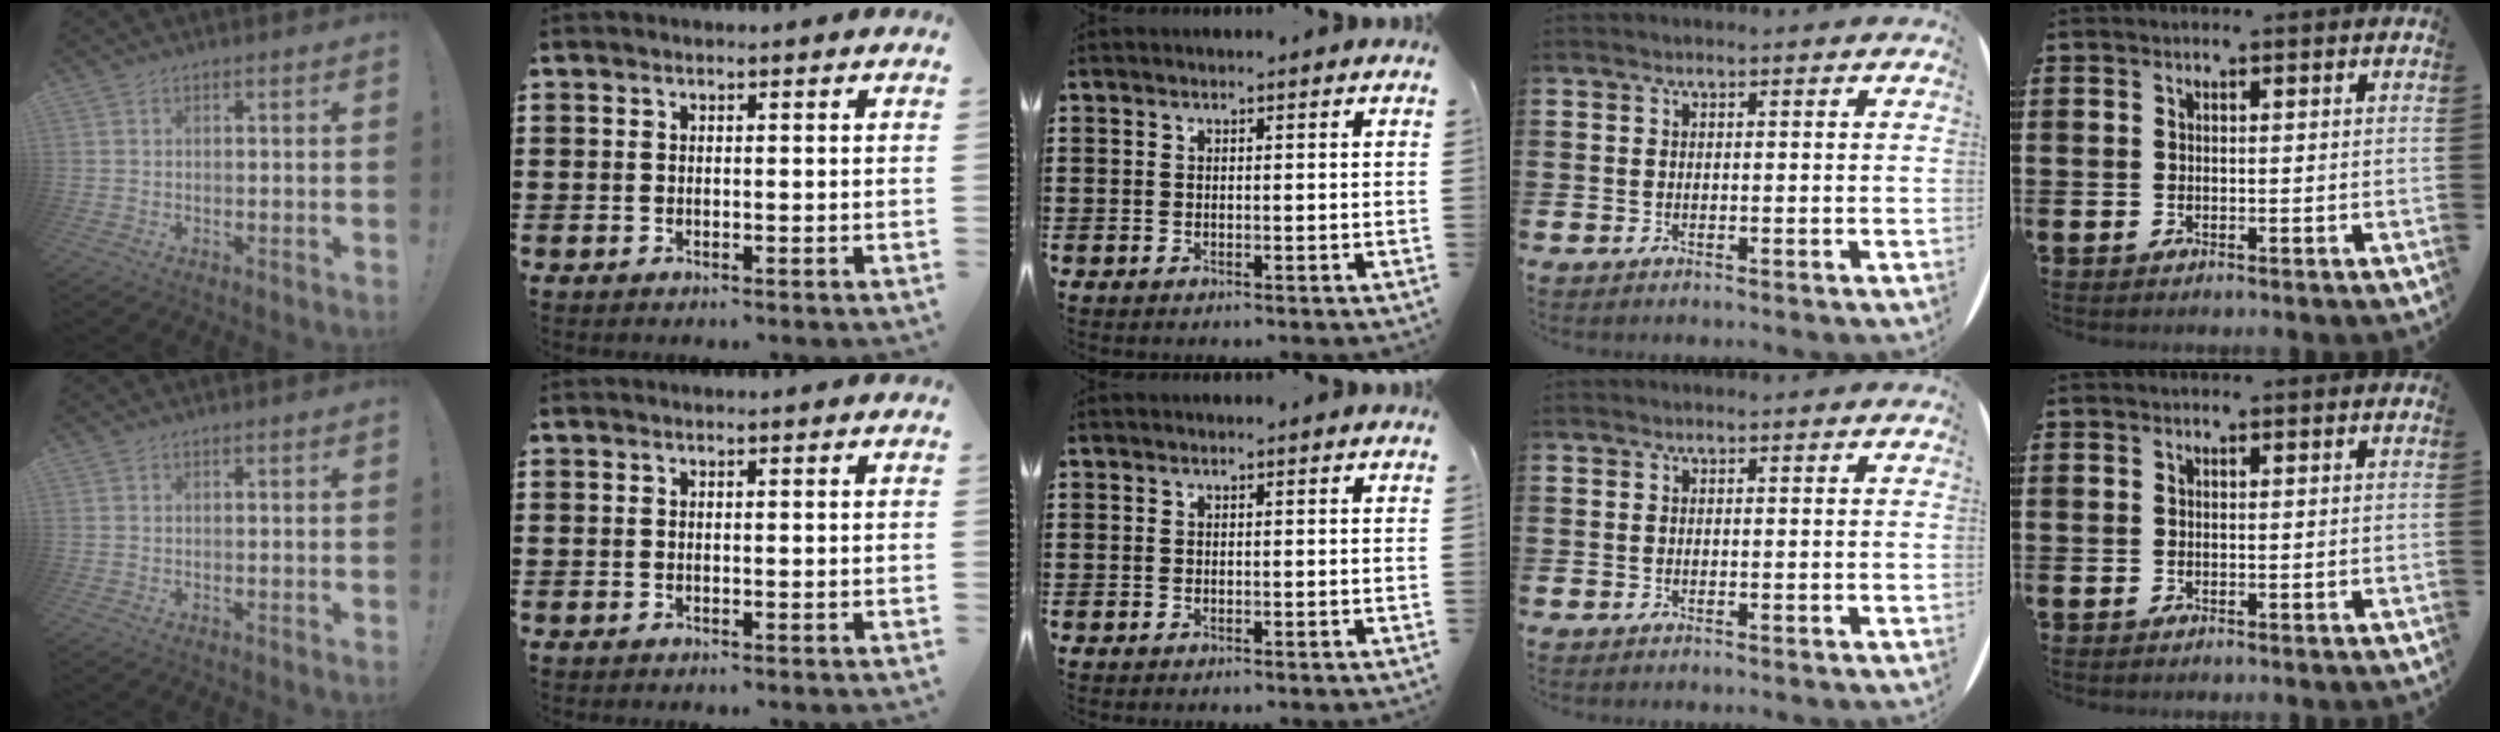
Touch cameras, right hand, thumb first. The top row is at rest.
{}